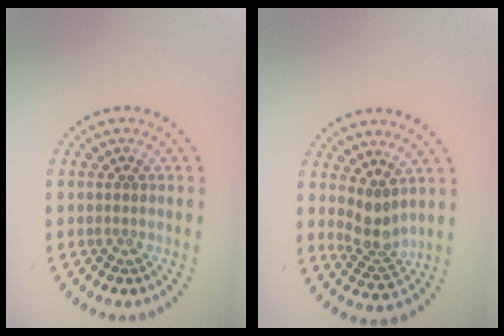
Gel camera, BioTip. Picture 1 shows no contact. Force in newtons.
{"total": 2.5, "press": 1.9, "slide": 1.7}